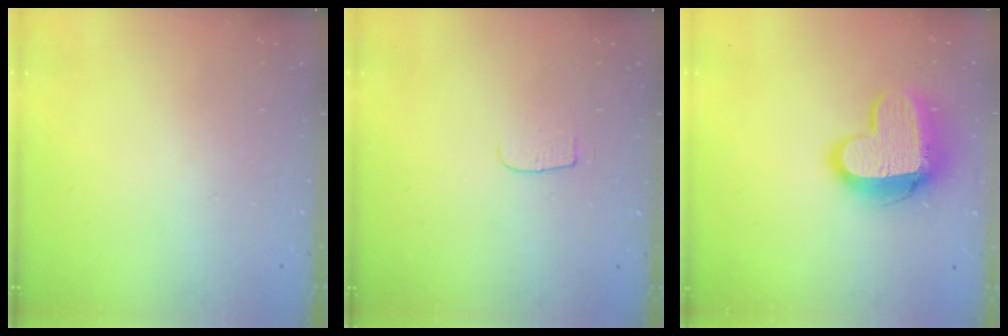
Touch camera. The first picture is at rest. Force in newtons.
{"total": 4.2, "press": 4.2, "slide": 0.4}
{"total": 14.4, "press": 14.3, "slide": 1.4}